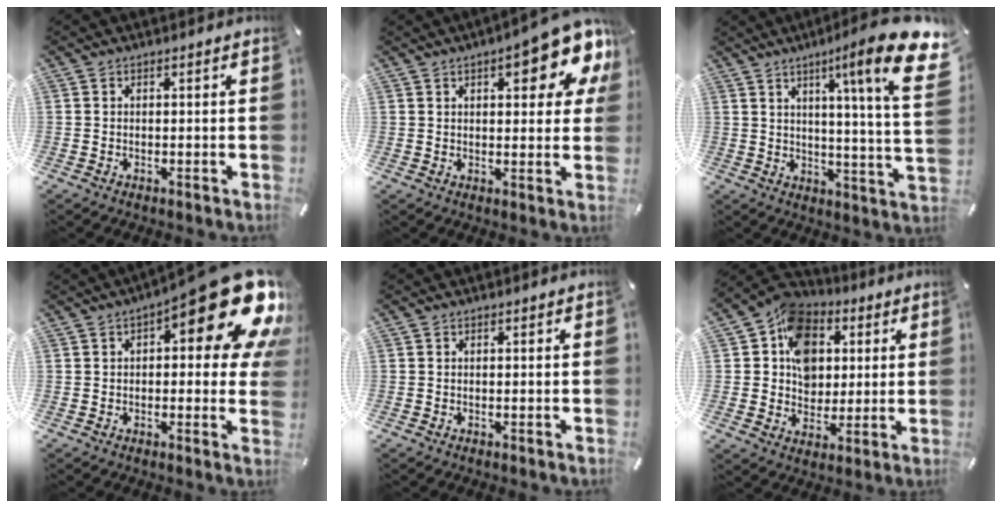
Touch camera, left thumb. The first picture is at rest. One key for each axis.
{"total": 14.2, "fx": 7.2, "fy": 5.2, "fz": 11.0, "tx": -0.135, "ty": -0.039, "tz": 0.114}
{"total": 18.3, "fx": 8.0, "fy": 1.4, "fz": 16.4, "tx": -0.247, "ty": -0.053, "tz": 0.103}
{"total": 21.3, "fx": 10.0, "fy": 7.7, "fz": 17.1, "tx": -0.219, "ty": -0.070, "tz": 0.162}
{"total": 0.0}
{"total": 11.8, "fx": 2.8, "fy": 10.2, "fz": 5.3, "tx": -0.090, "ty": -0.006, "tz": 0.053}